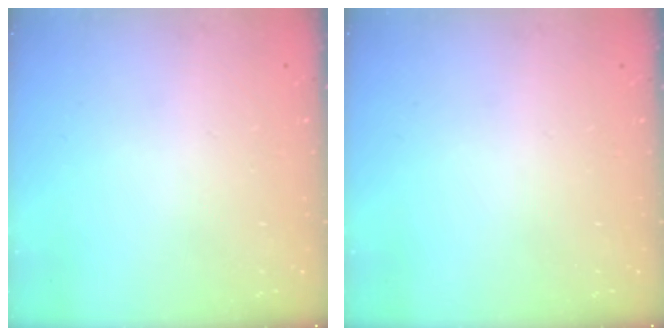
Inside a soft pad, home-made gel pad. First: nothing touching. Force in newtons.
{"total": 0.0}